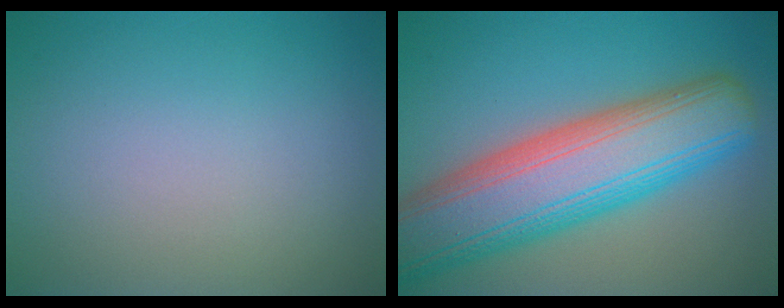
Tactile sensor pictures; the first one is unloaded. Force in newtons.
{"total": 12.1, "press": 12.1, "slide": 0.7}